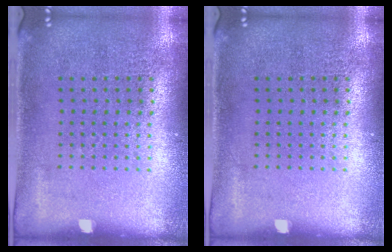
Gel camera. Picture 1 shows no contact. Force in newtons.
{"total": 0.0}